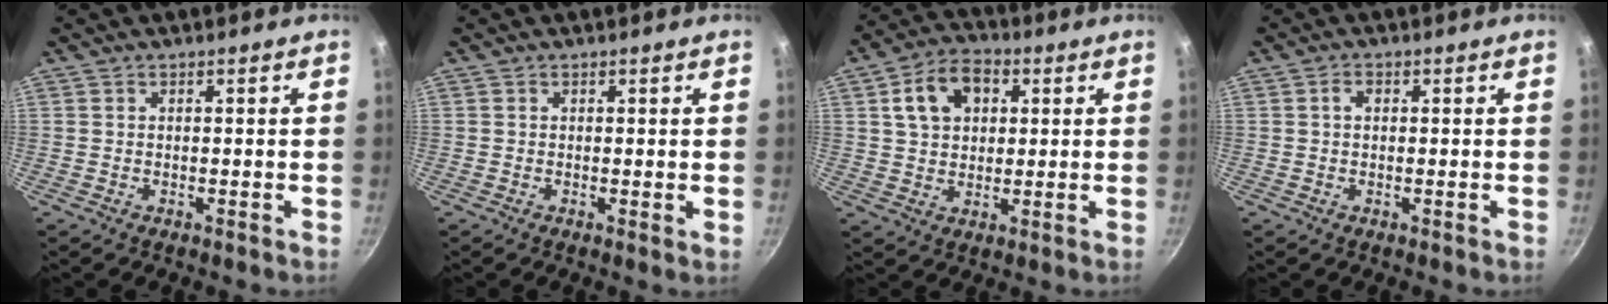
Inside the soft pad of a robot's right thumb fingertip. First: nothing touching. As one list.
[{"total": 0.6, "force": [0.3, 0.3, 0.5], "torque": [-0.007, -0.004, 0.001]}, {"total": 10.5, "force": [3.2, 7.5, 6.6], "torque": [-0.093, 0.011, 0.045]}, {"total": 1.7, "force": [0.3, 1.2, 1.2], "torque": [-0.018, 0.004, 0.003]}]